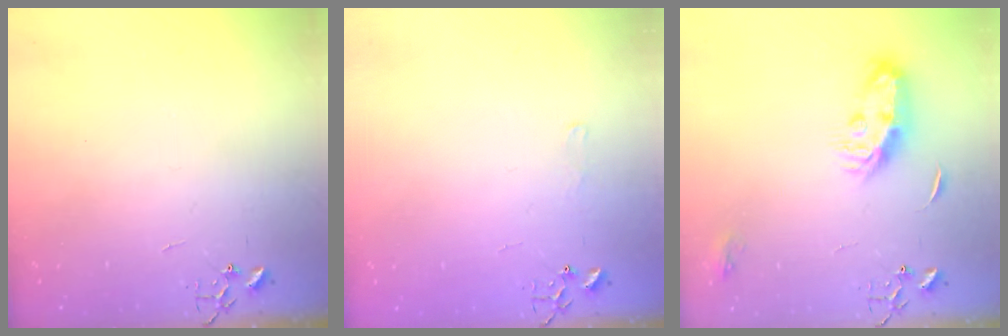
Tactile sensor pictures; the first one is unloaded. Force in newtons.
{"total": 6.4, "press": 6.4, "slide": 0.8}
{"total": 8.7, "press": 8.7, "slide": 0.4}